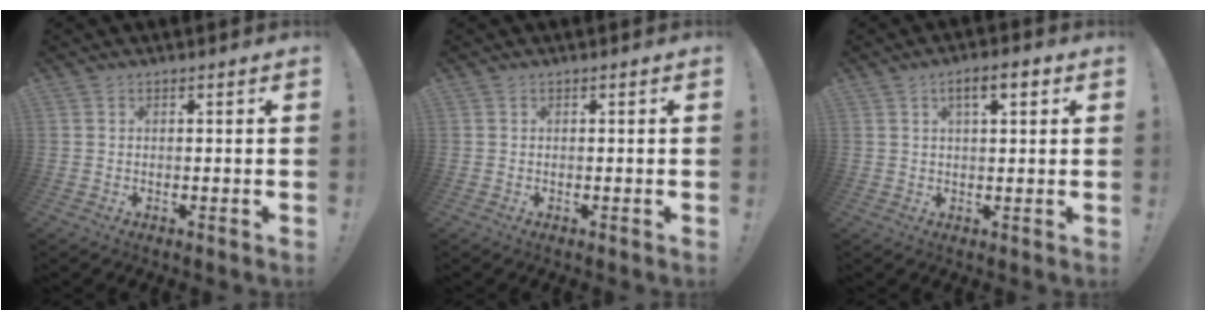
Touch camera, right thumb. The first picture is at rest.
{"total": 0.0}
{"total": 5.6, "force": [2.3, 1.8, 4.8], "torque": [-0.065, -0.004, 0.030]}